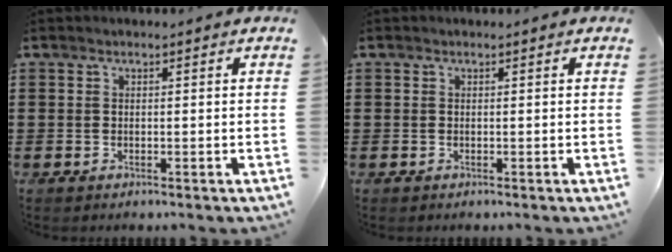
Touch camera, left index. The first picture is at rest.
{"total": 0.0}